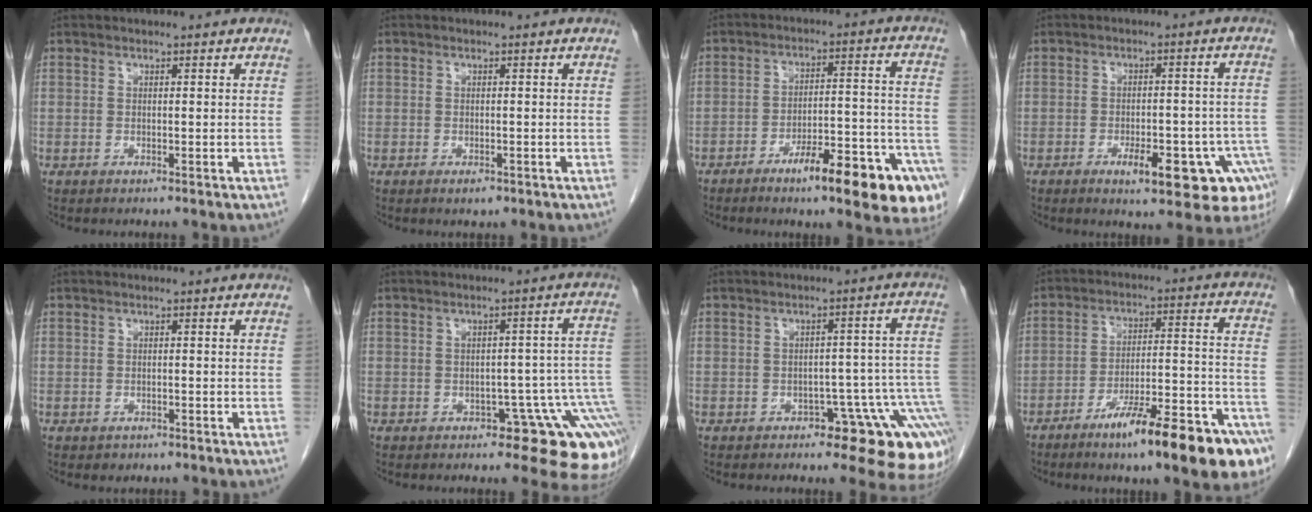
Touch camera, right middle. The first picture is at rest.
{"total": 1.1, "force": [-0.7, 0.5, 0.7], "torque": [-0.014, -0.002, -0.005]}
{"total": 16.5, "force": [-9.9, 2.5, 12.9], "torque": [-0.112, 0.032, -0.136]}
{"total": 13.3, "force": [-7.1, 3.9, 10.5], "torque": [-0.063, 0.020, -0.084]}
{"total": 1.0, "force": [-0.7, 0.7, 0.2], "torque": [-0.010, 0.000, -0.005]}
{"total": 9.8, "force": [-6.0, 4.1, 6.6], "torque": [-0.027, 0.030, -0.072]}
{"total": 10.7, "force": [-6.7, 3.8, 7.4], "torque": [-0.033, 0.035, -0.084]}
{"total": 18.6, "force": [-12.0, 1.6, 14.1], "torque": [-0.155, 0.017, -0.185]}